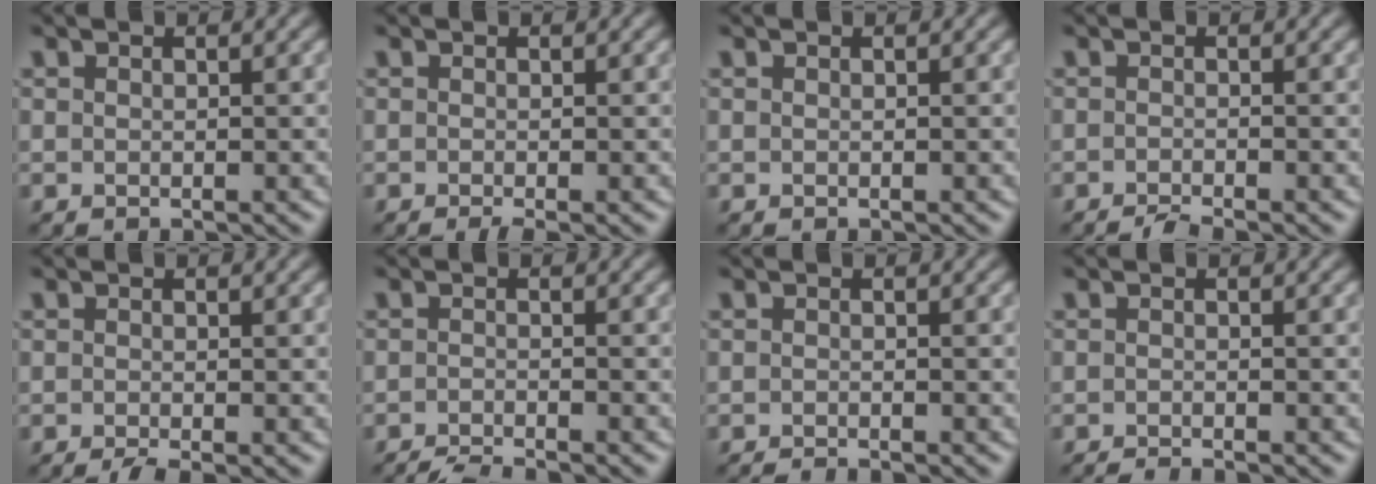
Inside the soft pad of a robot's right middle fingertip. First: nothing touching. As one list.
[{"total": 1.2, "force": [-0.7, 0.2, 1.0], "torque": [-0.017, -0.004, -0.011]}, {"total": 0.0}, {"total": 2.0, "force": [-1.8, 0.2, 0.9], "torque": [-0.014, 0.000, -0.036]}, {"total": 1.7, "force": [-1.3, 0.2, 1.1], "torque": [-0.018, -0.002, -0.024]}, {"total": 3.5, "force": [-3.3, 0.2, 1.3], "torque": [-0.023, -0.002, -0.062]}, {"total": 1.7, "force": [-1.6, 0.1, 0.5], "torque": [-0.005, -0.003, -0.031]}, {"total": 2.1, "force": [-1.9, 0.1, 0.7], "torque": [-0.008, -0.002, -0.037]}]